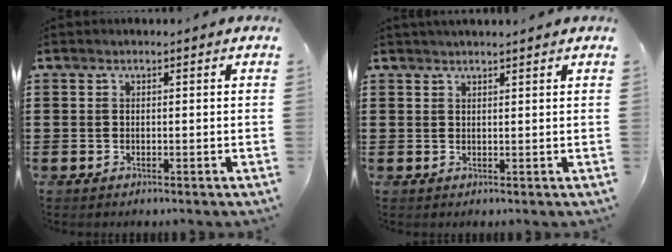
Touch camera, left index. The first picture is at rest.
{"total": 1.3, "force": [1.2, -0.1, 0.4], "torque": [-0.009, -0.001, 0.023]}